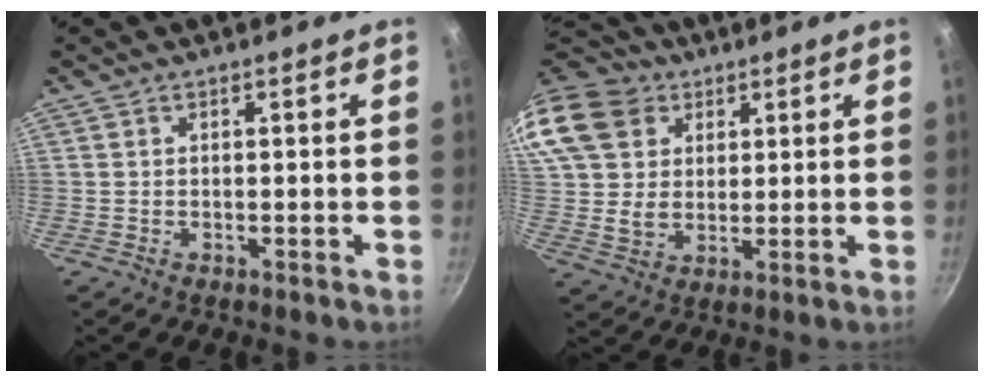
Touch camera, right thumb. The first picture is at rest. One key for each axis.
{"total": 19.9, "fx": 9.2, "fy": 15.1, "fz": 9.2, "tx": -0.203, "ty": 0.010, "tz": 0.173}